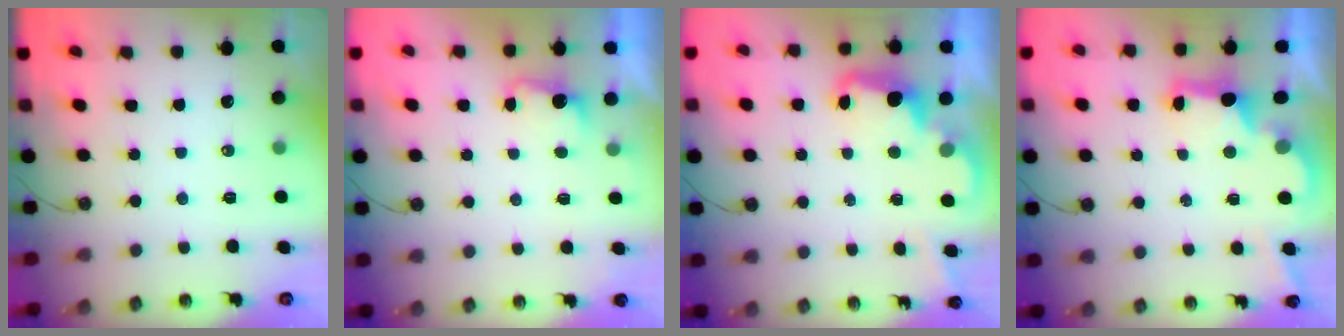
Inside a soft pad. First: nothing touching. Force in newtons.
{"total": 1.9, "press": 1.7, "slide": 0.8}
{"total": 3.3, "press": 3.2, "slide": 0.7}
{"total": 2.9, "press": 2.7, "slide": 0.9}